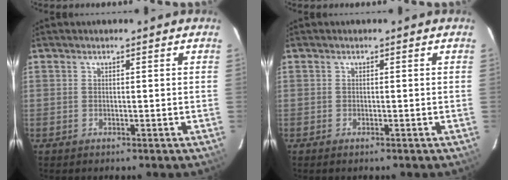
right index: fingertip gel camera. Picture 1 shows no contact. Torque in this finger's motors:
{"motor_torque": [-0.15, -0.06, 0.05, 0.01]}